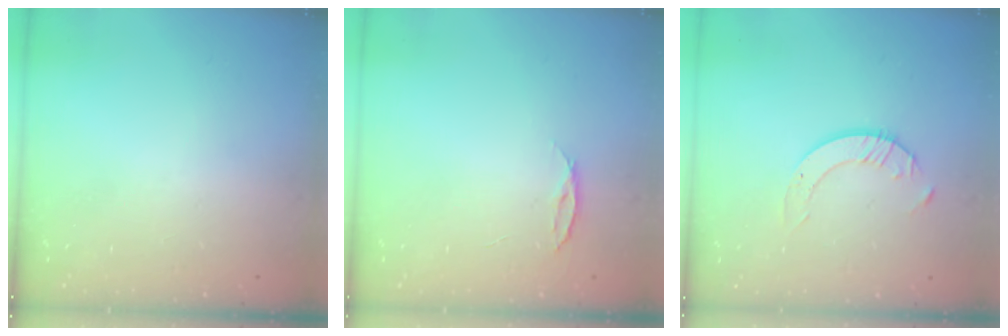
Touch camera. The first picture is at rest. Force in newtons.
{"total": 4.0, "press": 4.0, "slide": 0.4}
{"total": 3.3, "press": 3.3, "slide": 0.3}